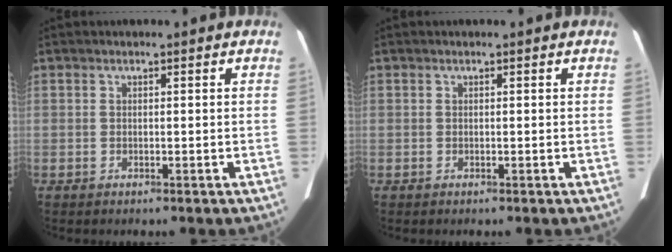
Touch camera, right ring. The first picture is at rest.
{"total": 0.0}